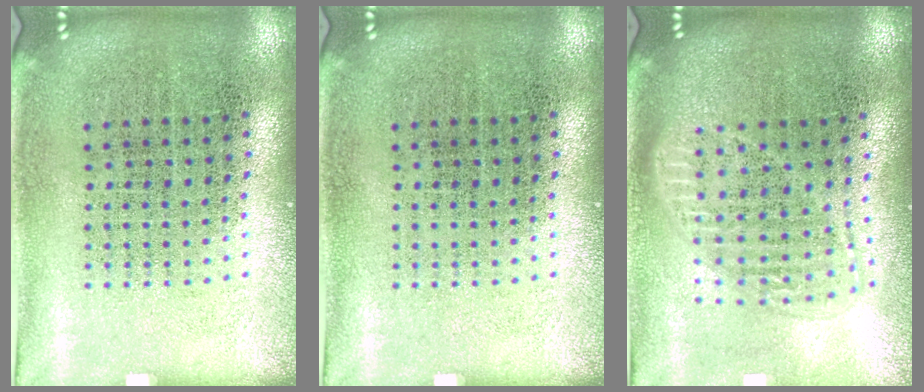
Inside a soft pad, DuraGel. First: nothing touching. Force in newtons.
{"total": 0.0}
{"total": 1.7, "press": 1.4, "slide": 0.9}